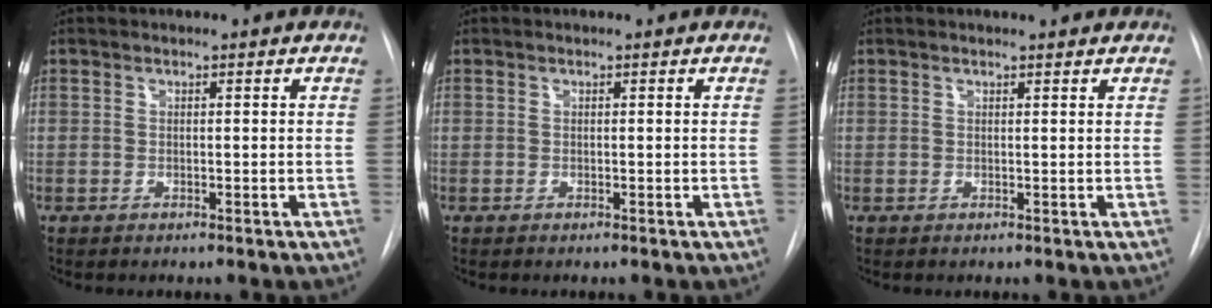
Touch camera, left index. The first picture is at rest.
{"total": 0.0}
{"total": 2.3, "force": [2.0, 0.3, 1.0], "torque": [-0.015, 0.003, 0.023]}